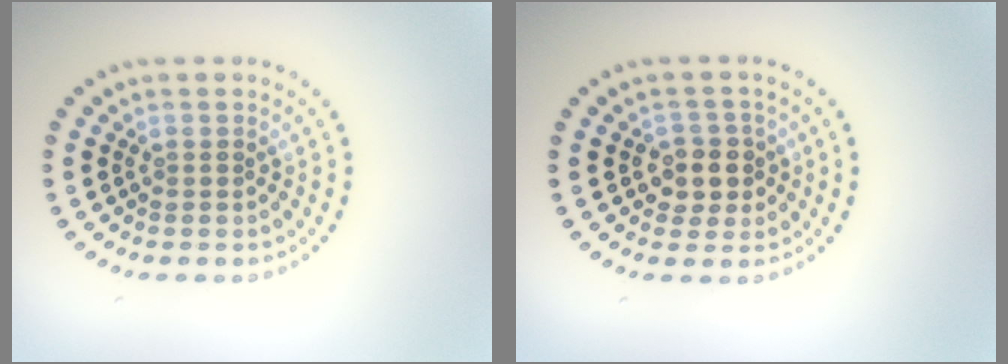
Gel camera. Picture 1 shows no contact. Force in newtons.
{"total": 2.7, "press": 2.5, "slide": 1.0}